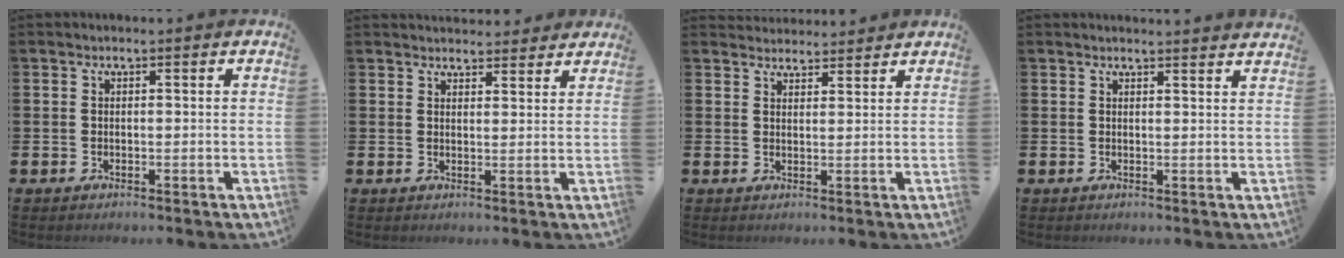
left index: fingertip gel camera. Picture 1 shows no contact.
{"total": 3.1, "force": [3.0, 0.8, -0.2], "torque": [0.007, -0.018, 0.053]}
{"total": 2.9, "force": [2.8, 0.8, -0.1], "torque": [-0.002, -0.013, 0.052]}
{"total": 1.7, "force": [1.7, -0.2, -0.2], "torque": [0.011, -0.017, 0.029]}